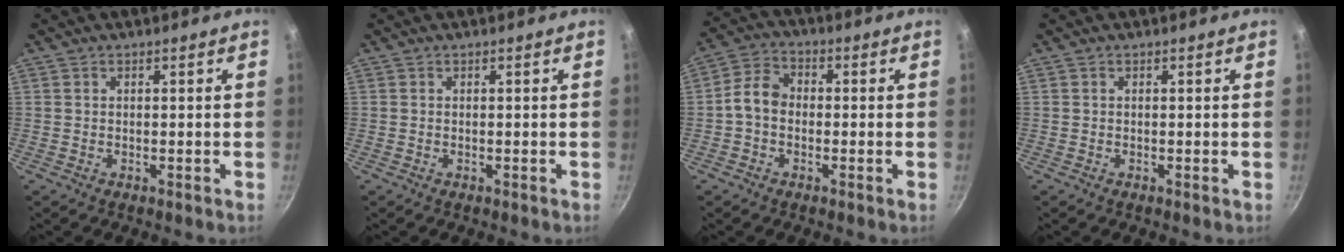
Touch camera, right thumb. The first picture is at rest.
{"total": 0.0}
{"total": 5.9, "force": [-0.9, 4.5, 3.7], "torque": [-0.056, 0.025, -0.032]}
{"total": 0.0}